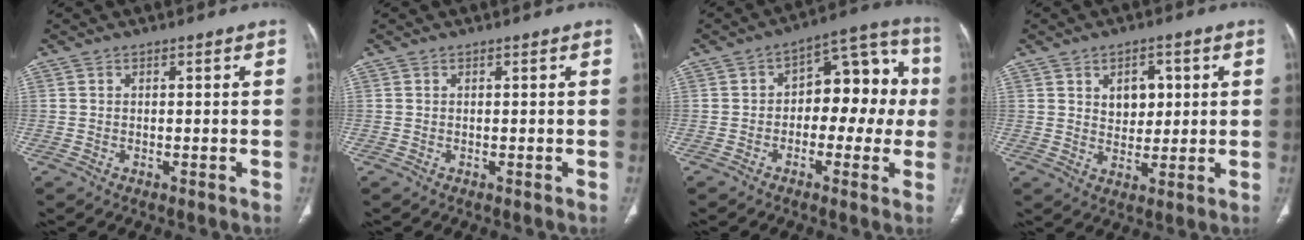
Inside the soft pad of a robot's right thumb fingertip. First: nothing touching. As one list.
[{"total": 0.0}, {"total": 13.3, "force": [-0.3, 8.1, 10.6], "torque": [-0.078, 0.050, -0.018]}, {"total": 6.3, "force": [1.9, 4.3, 4.1], "torque": [-0.034, -0.010, 0.031]}]